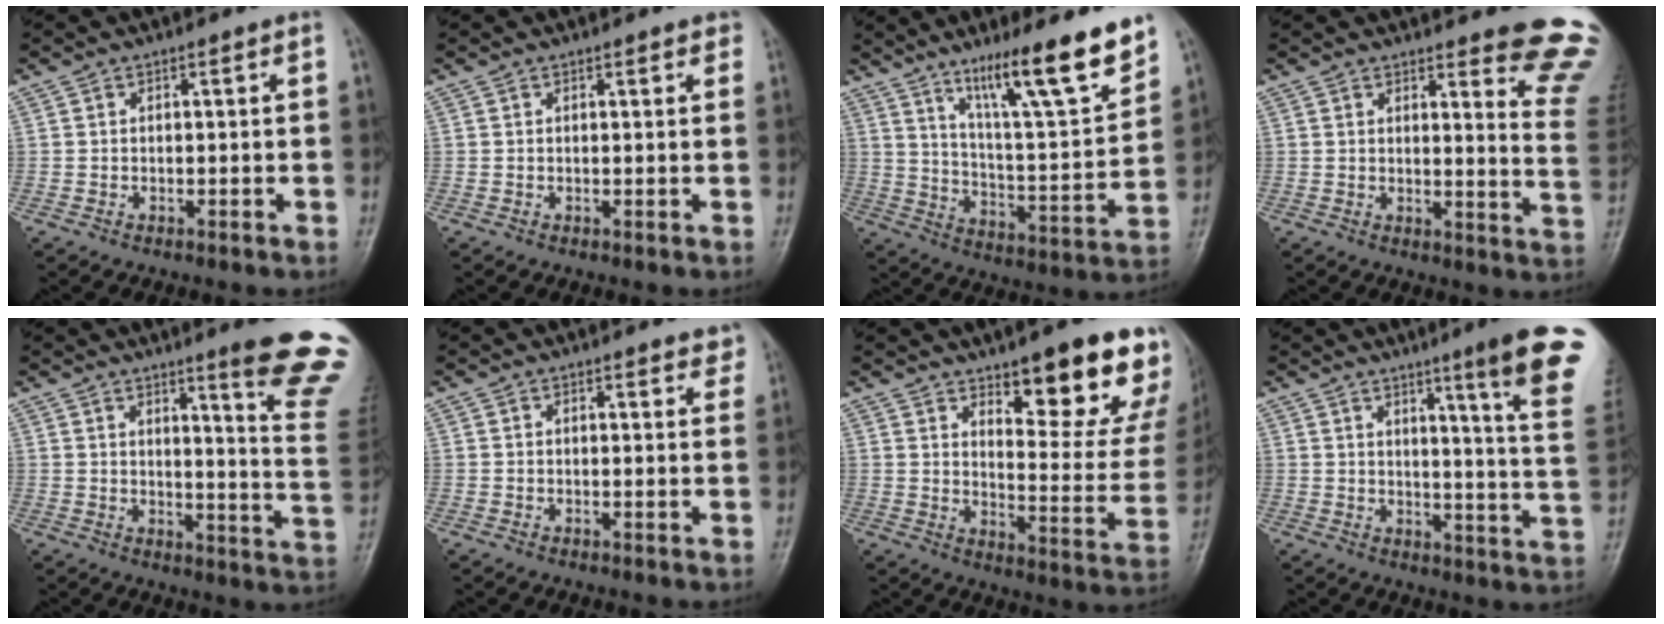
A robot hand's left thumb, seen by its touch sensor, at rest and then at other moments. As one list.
[{"total": 1.7, "force": [1.3, 0.7, 0.9], "torque": [-0.001, -0.001, 0.011]}, {"total": 17.8, "force": [12.3, 2.3, 12.6], "torque": [-0.179, -0.074, 0.204]}, {"total": 12.3, "force": [10.8, 1.8, 5.8], "torque": [-0.037, -0.111, 0.102]}, {"total": 16.2, "force": [11.2, 0.8, 11.6], "torque": [-0.116, -0.093, 0.134]}, {"total": 4.1, "force": [3.5, 1.5, 1.4], "torque": [0.011, -0.015, 0.030]}, {"total": 18.7, "force": [11.4, 5.5, 13.7], "torque": [-0.132, -0.078, 0.162]}, {"total": 16.9, "force": [10.1, 0.3, 13.5], "torque": [-0.153, -0.065, 0.119]}]